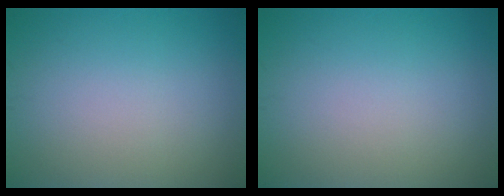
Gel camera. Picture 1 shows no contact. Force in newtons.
{"total": 0.0}